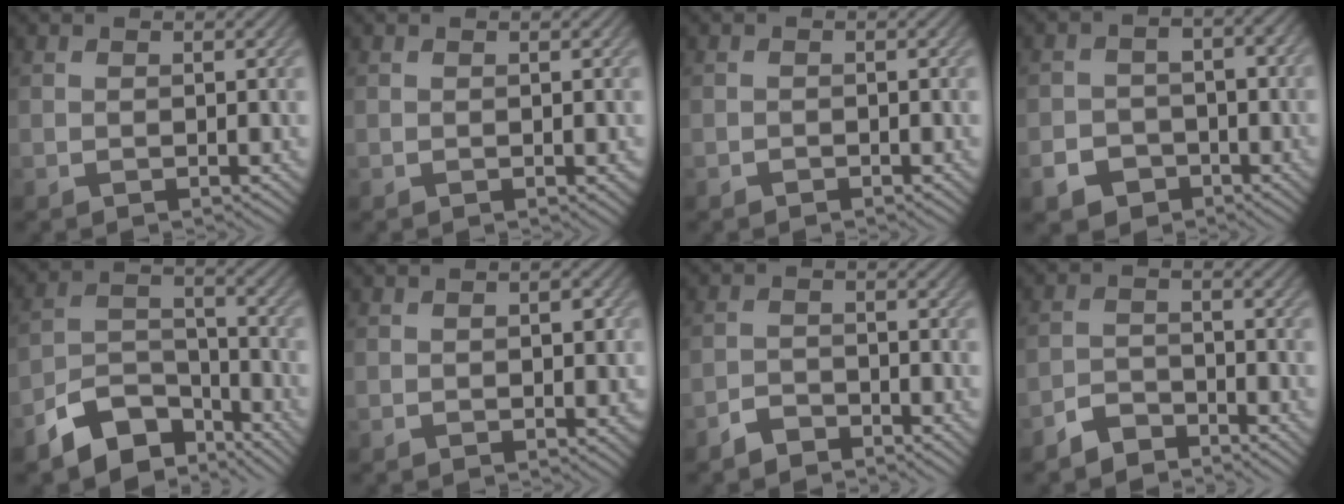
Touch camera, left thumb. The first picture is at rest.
{"total": 0.7, "force": [-0.1, 0.3, 0.6], "torque": [-0.007, -0.004, 0.001]}
{"total": 0.5, "force": [-0.5, 0.3, 0.1], "torque": [0.002, -0.002, -0.008]}
{"total": 6.7, "force": [-3.5, 5.3, 2.1], "torque": [-0.033, -0.016, -0.063]}
{"total": 10.2, "force": [-7.4, 5.0, 4.9], "torque": [-0.087, -0.014, -0.141]}
{"total": 2.8, "force": [-0.5, 1.8, 2.1], "torque": [-0.031, -0.007, -0.003]}
{"total": 3.0, "force": [-2.7, 1.0, 0.9], "torque": [-0.014, 0.003, -0.059]}
{"total": 4.1, "force": [-3.6, 1.3, 1.2], "torque": [-0.023, 0.002, -0.081]}